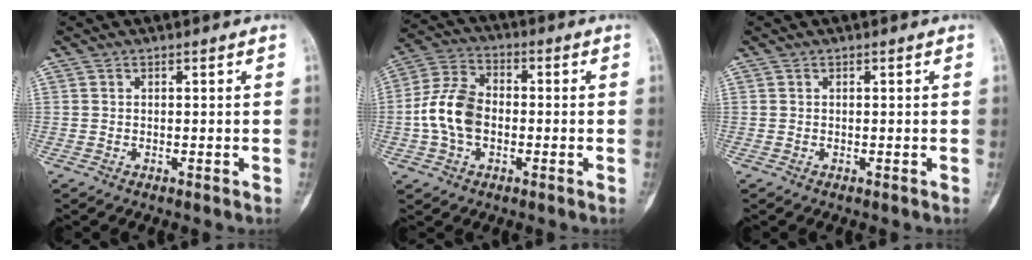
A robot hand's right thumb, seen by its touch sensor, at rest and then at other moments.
{"total": 10.8, "force": [-1.4, 7.3, 7.8], "torque": [-0.149, 0.028, -0.036]}
{"total": 0.0}